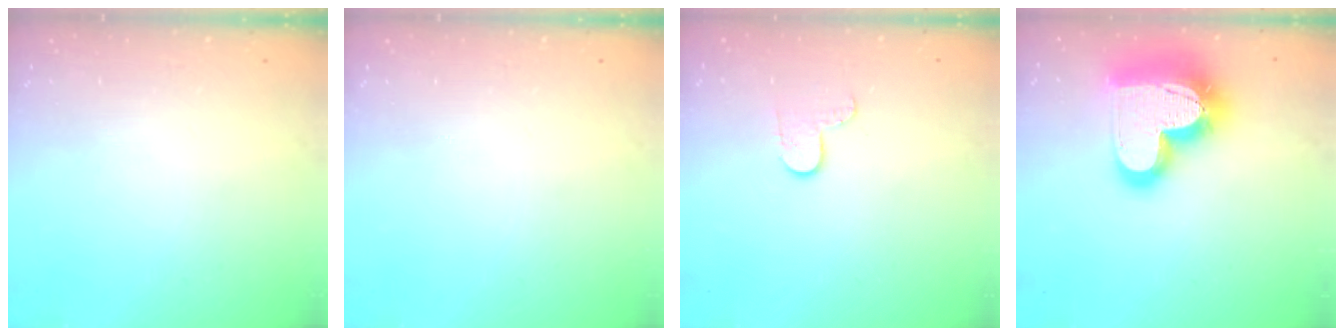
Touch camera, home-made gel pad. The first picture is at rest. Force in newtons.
{"total": 0.0}
{"total": 5.9, "press": 5.9, "slide": 0.5}
{"total": 24.6, "press": 24.5, "slide": 1.8}